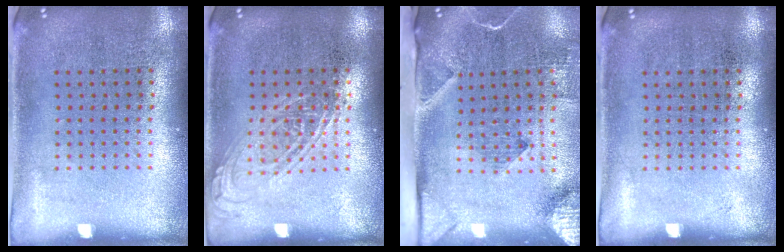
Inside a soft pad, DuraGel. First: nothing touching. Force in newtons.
{"total": 1.0, "press": 1.0, "slide": 0.1}
{"total": 3.1, "press": 2.2, "slide": 2.2}
{"total": 0.0}